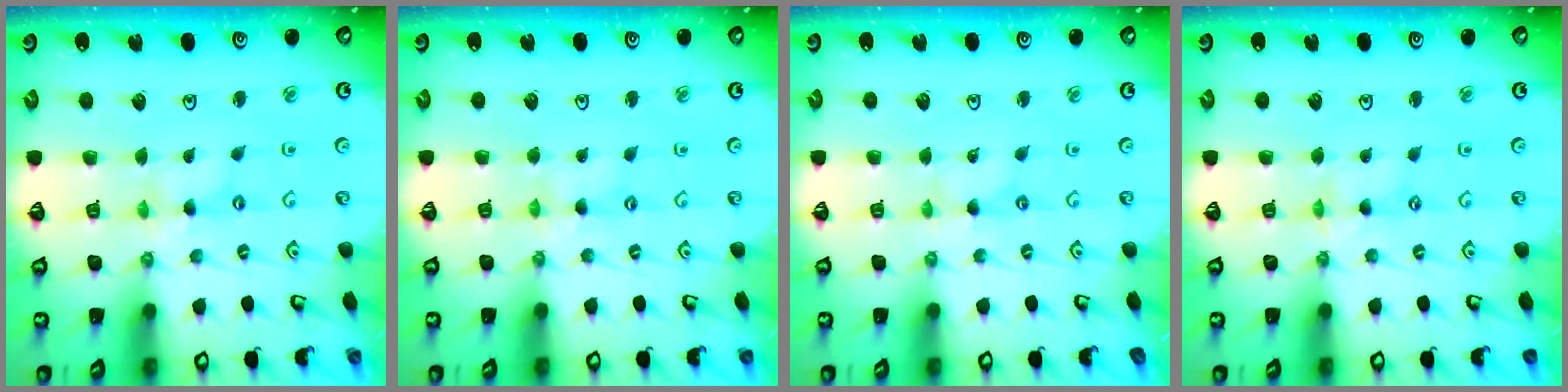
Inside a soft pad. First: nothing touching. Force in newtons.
{"total": 2.4, "press": 2.3, "slide": 0.4}
{"total": 0.0}
{"total": 0.0}